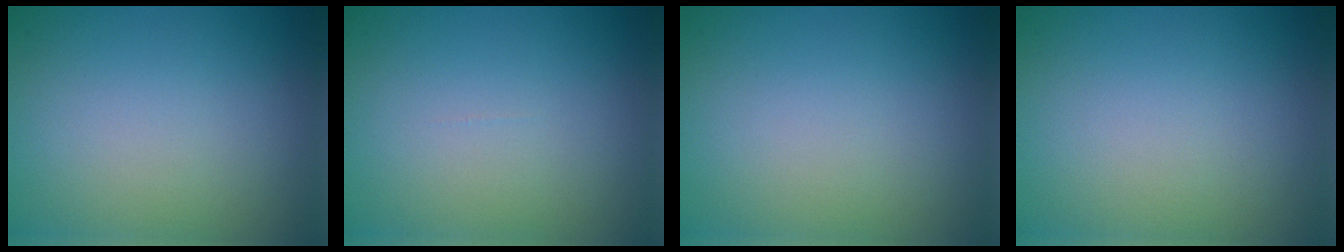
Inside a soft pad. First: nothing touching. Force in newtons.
{"total": 0.0}
{"total": 0.0}
{"total": 0.0}